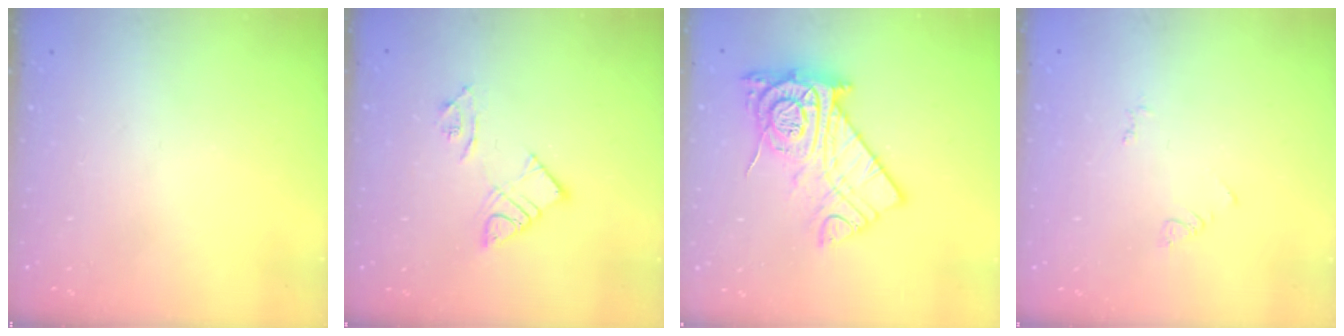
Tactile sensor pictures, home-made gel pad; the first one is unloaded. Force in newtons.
{"total": 8.4, "press": 8.4, "slide": 0.6}
{"total": 16.3, "press": 16.3, "slide": 1.3}
{"total": 2.9, "press": 2.9, "slide": 0.4}